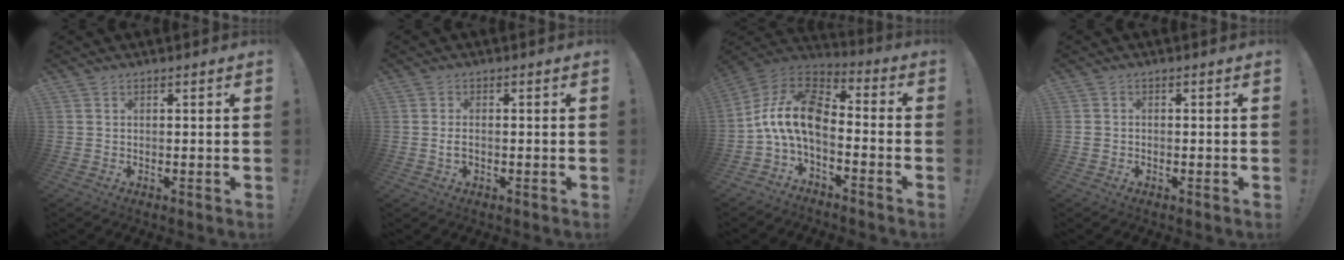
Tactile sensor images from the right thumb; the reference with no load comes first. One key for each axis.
{"total": 1.7, "fx": -0.3, "fy": 0.7, "fz": 1.5, "tx": -0.027, "ty": 0.003, "tz": -0.005}
{"total": 14.8, "fx": -1.6, "fy": 8.4, "fz": 12.0, "tx": -0.230, "ty": 0.014, "tz": -0.021}
{"total": 1.5, "fx": -0.9, "fy": 1.0, "fz": 0.7, "tx": -0.010, "ty": 0.006, "tz": -0.015}